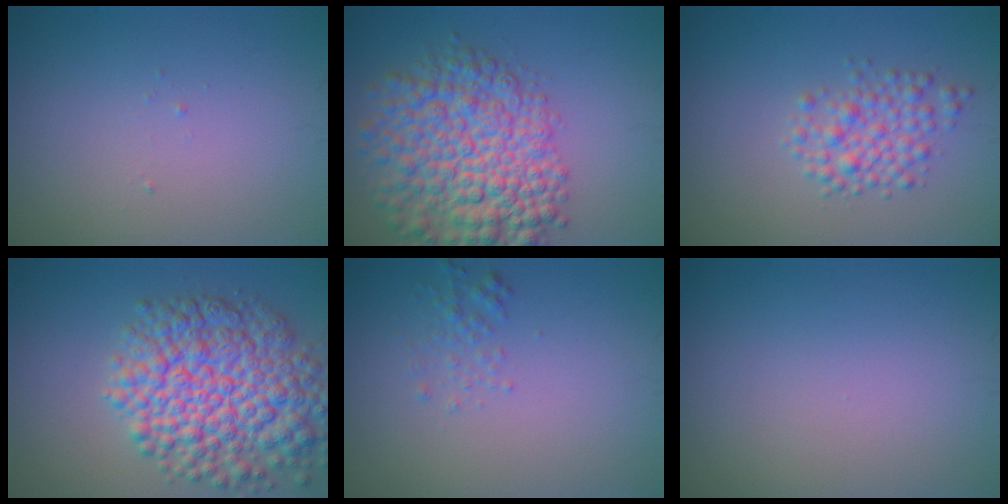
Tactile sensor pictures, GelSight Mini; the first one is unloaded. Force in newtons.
{"total": 9.7, "press": 9.7, "slide": 0.3}
{"total": 3.0, "press": 3.0, "slide": 0.1}
{"total": 9.8, "press": 9.8, "slide": 0.3}
{"total": 1.3, "press": 1.3, "slide": 0.1}
{"total": 0.0}